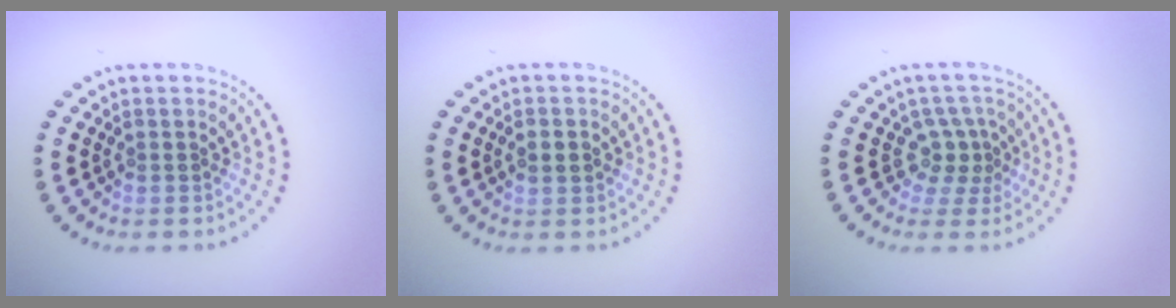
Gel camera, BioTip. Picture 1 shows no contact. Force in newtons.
{"total": 1.8, "press": 1.8, "slide": 0.1}
{"total": 2.5, "press": 1.7, "slide": 1.8}